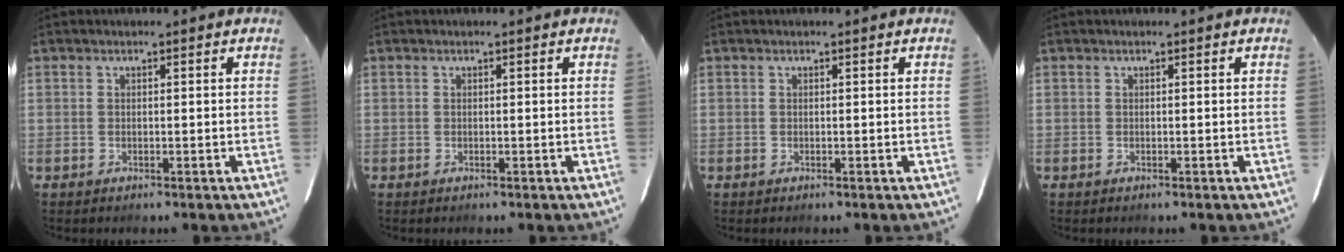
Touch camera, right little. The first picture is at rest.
{"total": 0.0}
{"total": 0.0}
{"total": 0.0}